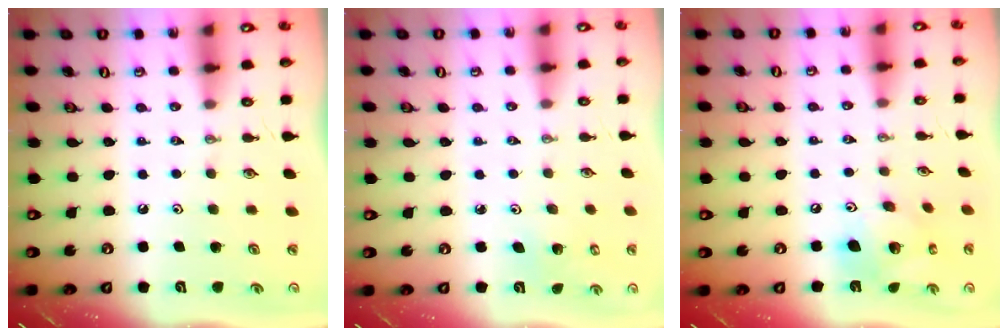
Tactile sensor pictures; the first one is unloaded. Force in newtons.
{"total": 2.8, "press": 2.8, "slide": 0.2}
{"total": 15.4, "press": 15.2, "slide": 1.8}